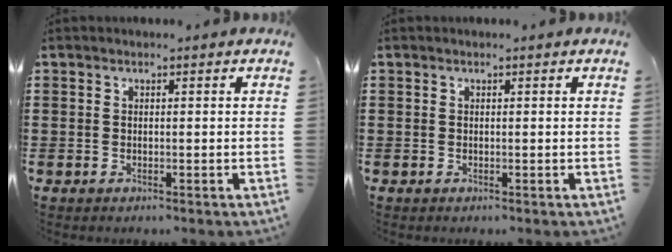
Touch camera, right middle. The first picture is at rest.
{"total": 0.0}